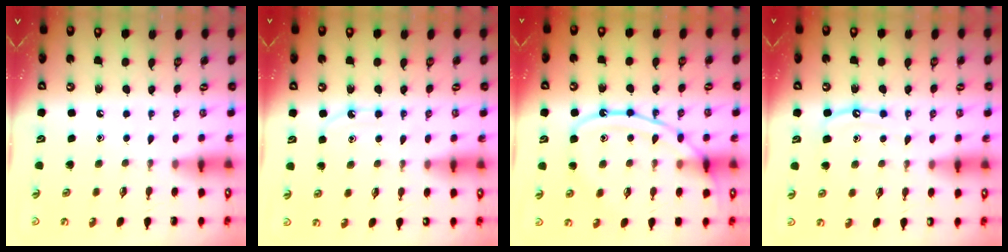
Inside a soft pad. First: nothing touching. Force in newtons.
{"total": 6.4, "press": 6.3, "slide": 0.8}
{"total": 14.2, "press": 14.2, "slide": 1.2}
{"total": 9.1, "press": 9.1, "slide": 0.9}